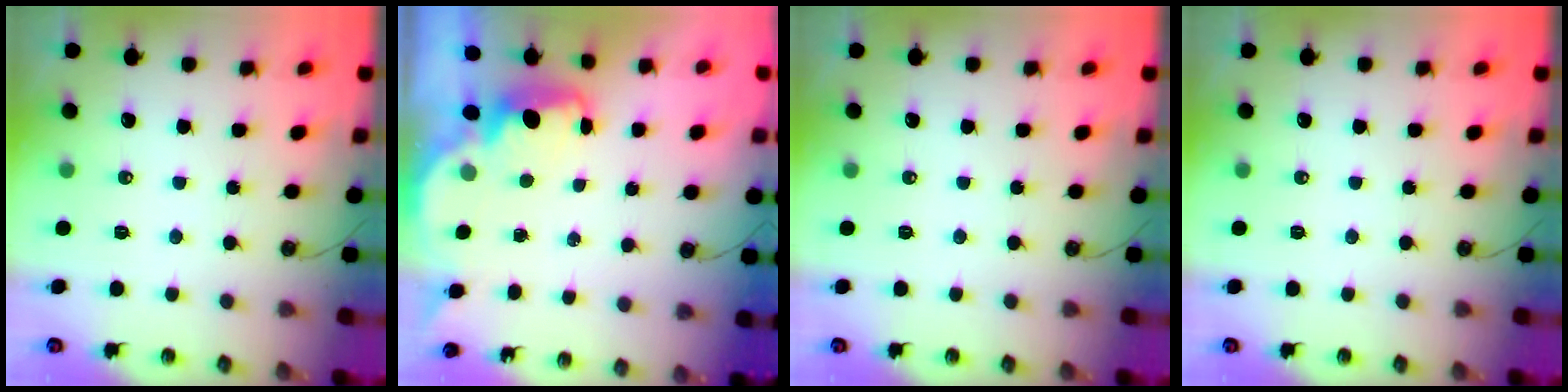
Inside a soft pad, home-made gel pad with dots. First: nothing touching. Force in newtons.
{"total": 2.3, "press": 2.2, "slide": 0.6}
{"total": 0.0}
{"total": 0.0}